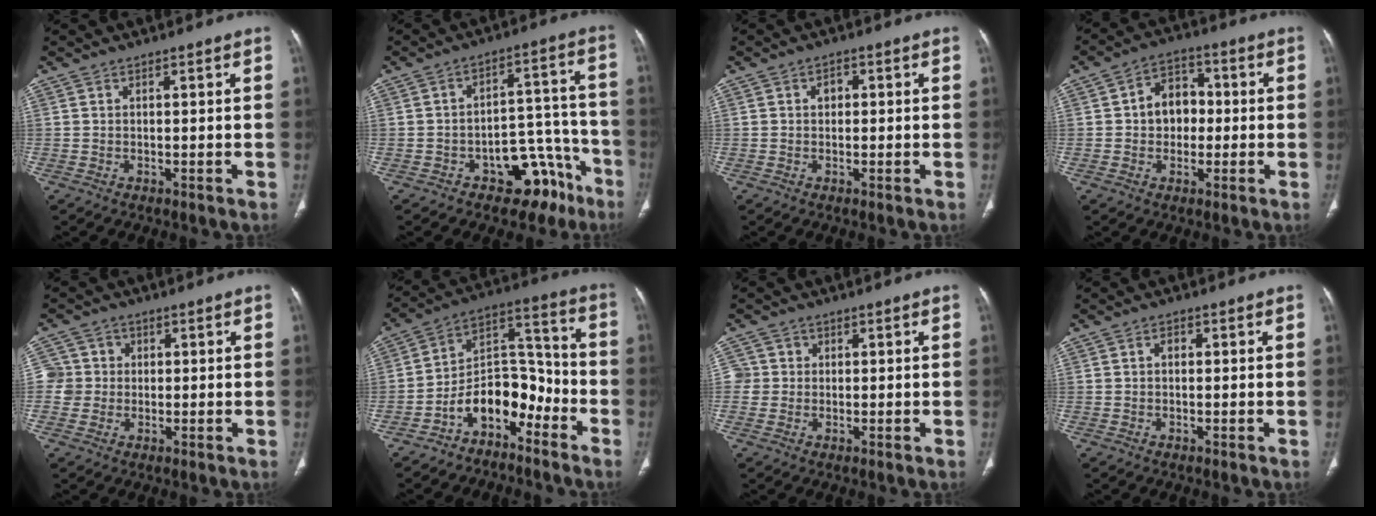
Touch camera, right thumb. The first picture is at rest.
{"total": 13.0, "force": [-7.8, 7.8, 6.9], "torque": [-0.032, 0.089, -0.105]}
{"total": 1.8, "force": [0.1, 1.5, 1.0], "torque": [-0.008, 0.007, -0.002]}
{"total": 7.8, "force": [-0.1, 6.2, 4.6], "torque": [-0.034, 0.019, -0.011]}
{"total": 4.9, "force": [0.2, 4.9, 0.4], "torque": [0.025, 0.011, -0.001]}
{"total": 11.9, "force": [-7.0, 7.0, 6.5], "torque": [-0.075, 0.099, -0.131]}
{"total": 3.2, "force": [0.3, 3.2, 0.2], "torque": [0.023, 0.008, 0.003]}
{"total": 1.3, "force": [0.0, 1.0, 0.8], "torque": [-0.004, 0.007, -0.004]}